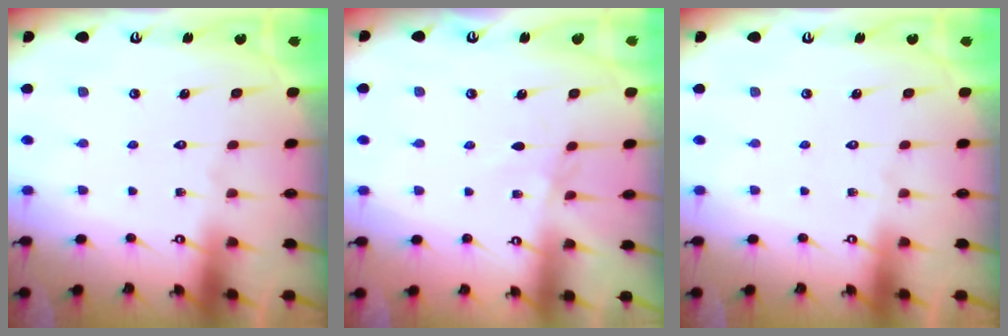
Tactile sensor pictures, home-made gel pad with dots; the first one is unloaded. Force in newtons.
{"total": 2.1, "press": 2.1, "slide": 0.5}
{"total": 0.0}